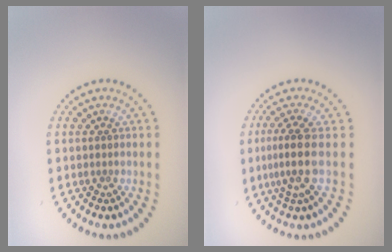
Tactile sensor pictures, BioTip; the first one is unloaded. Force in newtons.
{"total": 3.0, "press": 2.0, "slide": 2.2}